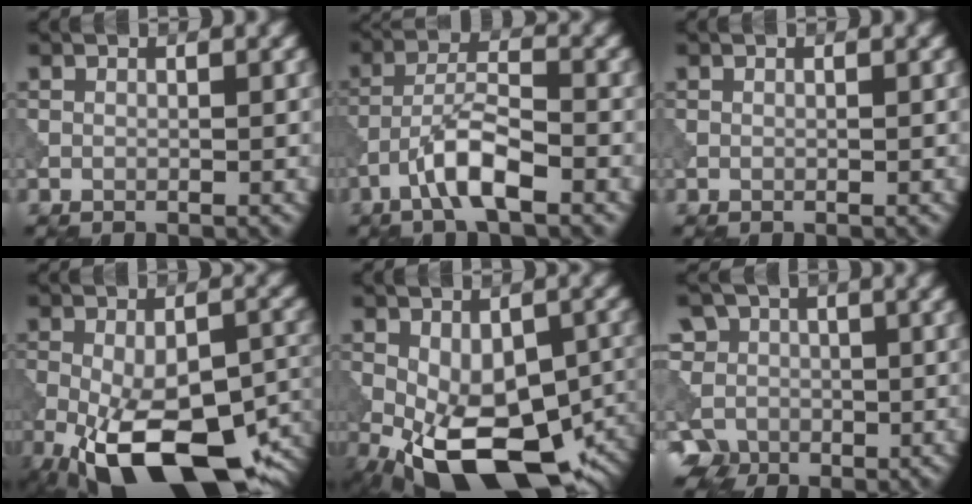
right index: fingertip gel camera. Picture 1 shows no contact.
{"total": 5.0, "force": [-2.8, 1.2, 4.0], "torque": [-0.073, 0.011, -0.057]}
{"total": 0.0}
{"total": 15.0, "force": [-6.6, 6.4, 11.8], "torque": [-0.203, -0.034, -0.106]}
{"total": 14.0, "force": [-5.7, 6.9, 10.7], "torque": [-0.174, -0.029, -0.084]}
{"total": 9.6, "force": [-2.0, 8.9, 3.2], "torque": [-0.078, 0.021, -0.077]}